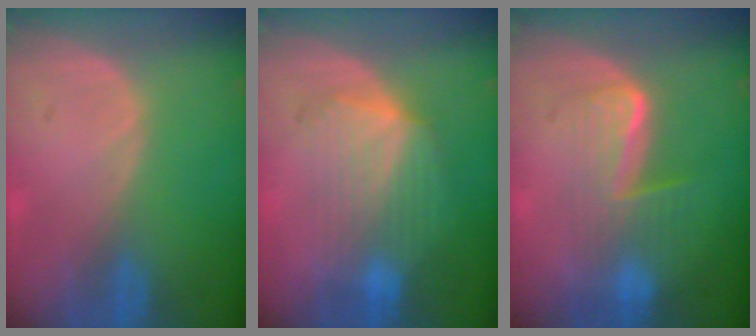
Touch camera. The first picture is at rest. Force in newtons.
{"total": 7.4, "press": 7.4, "slide": 0.2}
{"total": 6.4, "press": 5.9, "slide": 2.5}